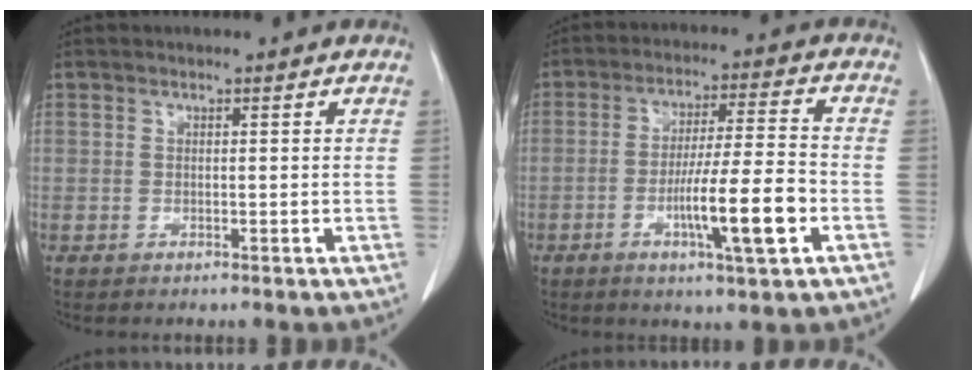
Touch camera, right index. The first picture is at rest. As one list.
[{"total": 11.0, "force": [-3.8, 0.2, 10.3], "torque": [-0.178, -0.004, -0.062]}]